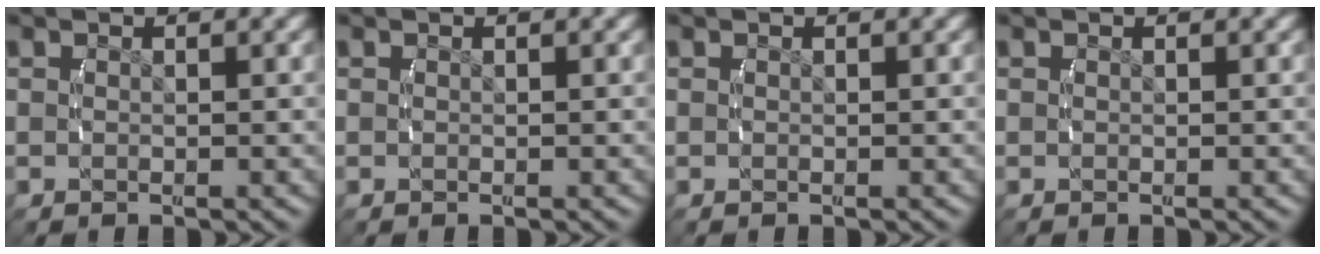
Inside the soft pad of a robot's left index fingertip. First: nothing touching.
{"total": 0.0}
{"total": 0.0}
{"total": 0.0}